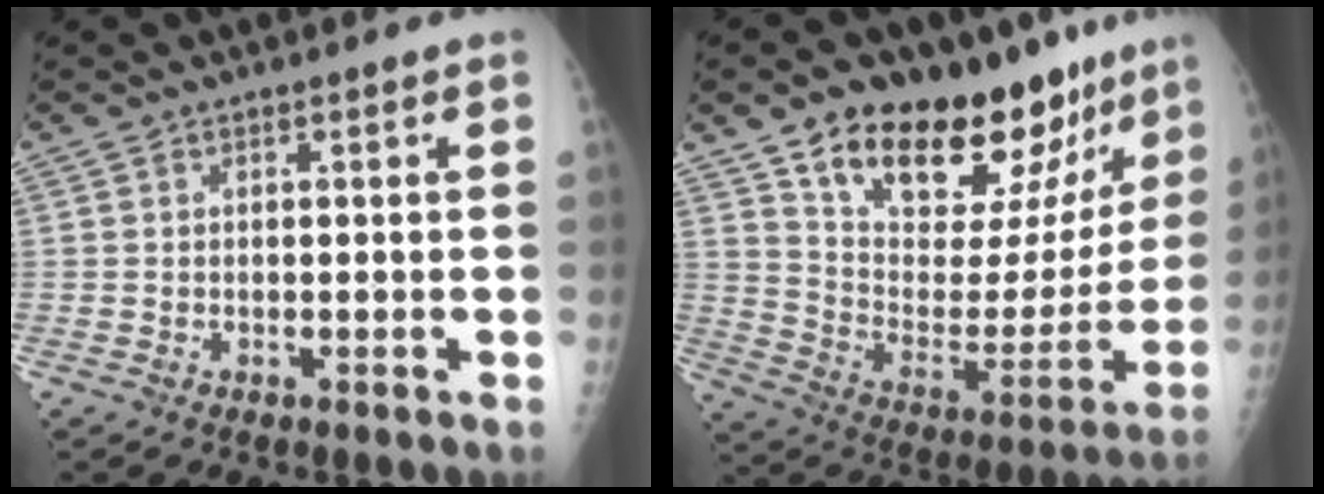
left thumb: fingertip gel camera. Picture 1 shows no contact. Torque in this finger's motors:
{"motor_torque": [0.73, 0.97, 1.51, -1.26, 0.35]}